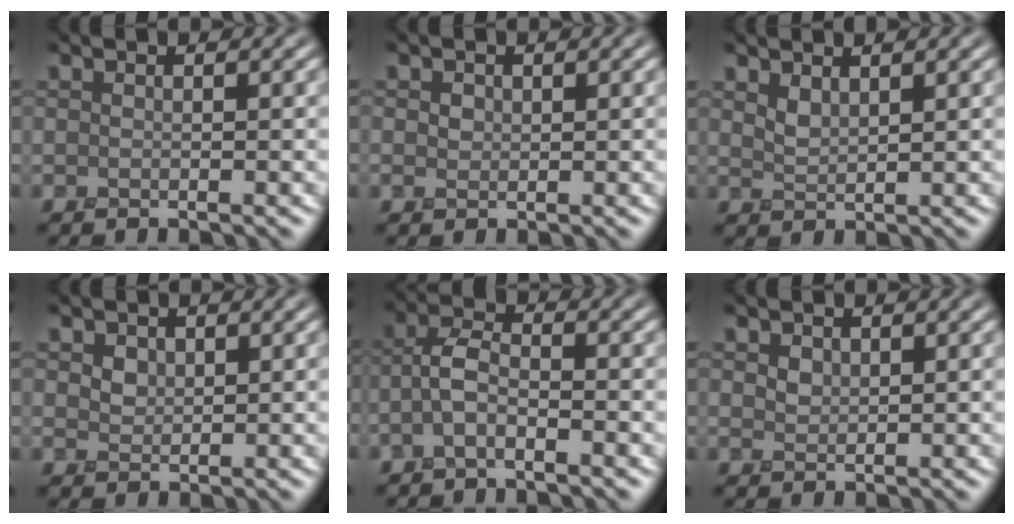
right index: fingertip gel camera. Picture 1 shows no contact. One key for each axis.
{"total": 1.0, "fx": 0.4, "fy": 0.9, "fz": 0.3, "tx": -0.008, "ty": -0.002, "tz": 0.009}
{"total": 1.4, "fx": 1.1, "fy": 0.5, "fz": 0.7, "tx": -0.018, "ty": -0.005, "tz": 0.026}
{"total": 2.4, "fx": 1.2, "fy": 1.8, "fz": 1.1, "tx": -0.037, "ty": 0.000, "tz": 0.030}
{"total": 2.5, "fx": -1.4, "fy": 1.1, "fz": 1.7, "tx": -0.033, "ty": 0.007, "tz": -0.037}
{"total": 1.4, "fx": 0.8, "fy": 1.0, "fz": 0.5, "tx": -0.014, "ty": -0.006, "tz": 0.018}